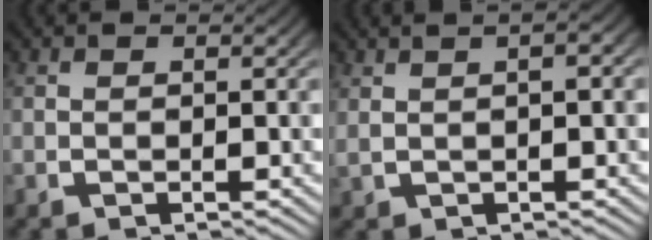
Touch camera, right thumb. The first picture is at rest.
{"total": 3.5, "force": [1.5, 1.3, 2.9], "torque": [-0.031, 0.019, 0.024]}